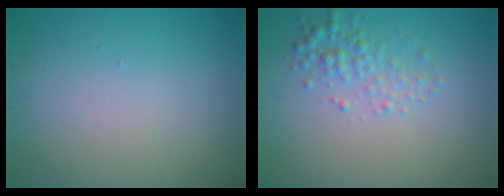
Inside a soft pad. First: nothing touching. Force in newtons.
{"total": 2.3, "press": 2.3, "slide": 0.1}